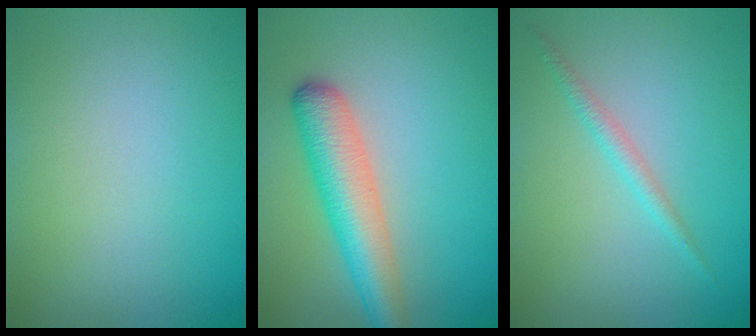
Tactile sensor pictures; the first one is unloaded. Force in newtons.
{"total": 5.2, "press": 5.2, "slide": 0.3}
{"total": 1.4, "press": 1.4, "slide": 0.1}